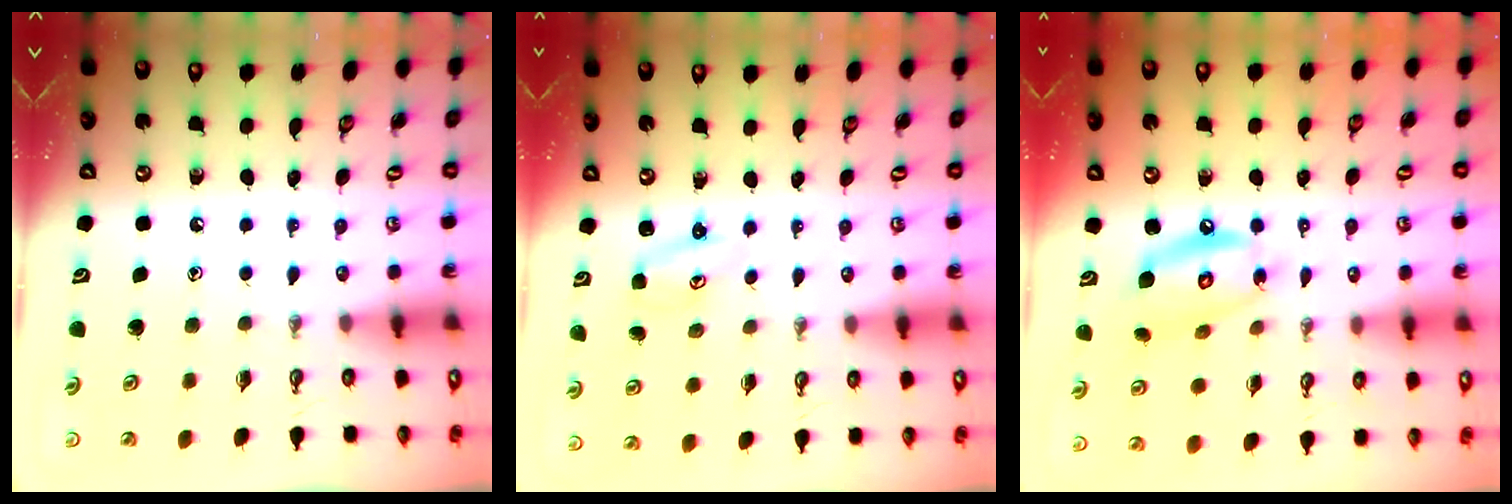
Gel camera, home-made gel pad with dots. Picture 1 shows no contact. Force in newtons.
{"total": 1.9, "press": 1.9, "slide": 0.3}
{"total": 12.3, "press": 12.3, "slide": 1.1}